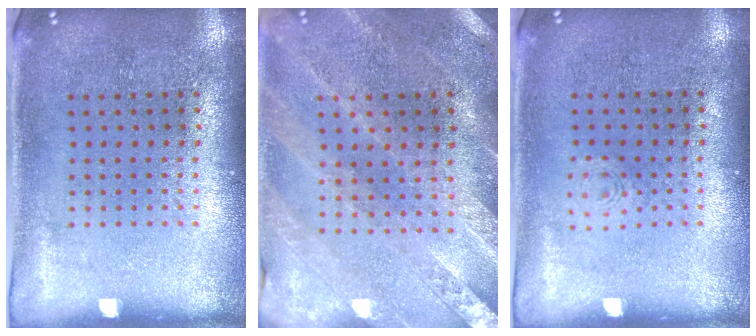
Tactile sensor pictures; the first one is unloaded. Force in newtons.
{"total": 0.8, "press": 0.8, "slide": 0.2}
{"total": 0.7, "press": 0.6, "slide": 0.2}